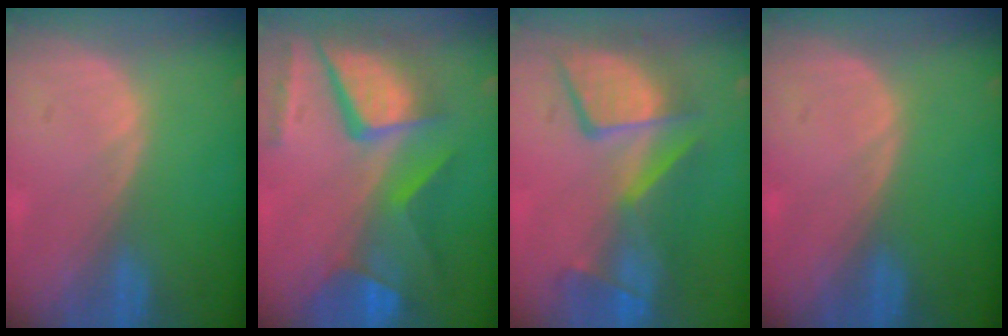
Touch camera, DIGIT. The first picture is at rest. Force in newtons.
{"total": 12.0, "press": 9.9, "slide": 6.8}
{"total": 10.2, "press": 9.8, "slide": 2.9}
{"total": 0.0}